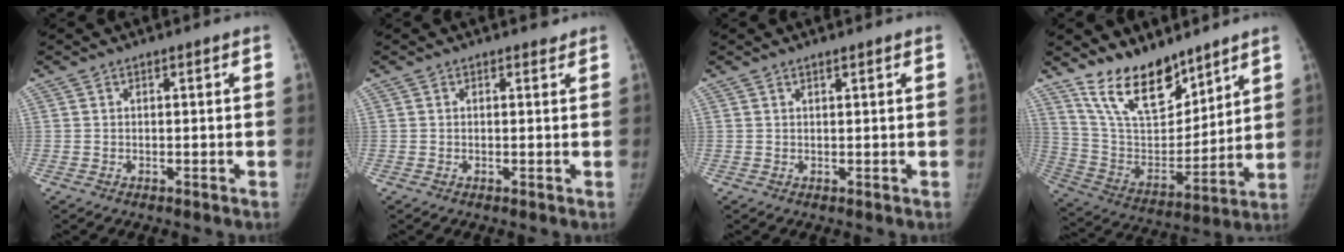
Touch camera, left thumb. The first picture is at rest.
{"total": 0.8, "force": [0.7, 0.4, 0.0], "torque": [0.002, -0.006, 0.006]}
{"total": 0.9, "force": [0.7, 0.1, 0.5], "torque": [-0.007, -0.004, 0.013]}
{"total": 17.1, "force": [12.9, 7.4, 8.5], "torque": [-0.106, -0.077, 0.247]}